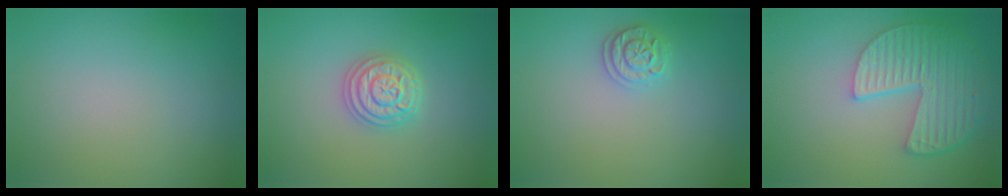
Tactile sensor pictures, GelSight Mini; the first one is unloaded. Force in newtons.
{"total": 3.7, "press": 3.7, "slide": 0.6}
{"total": 1.9, "press": 1.9, "slide": 0.3}
{"total": 6.2, "press": 4.7, "slide": 4.0}